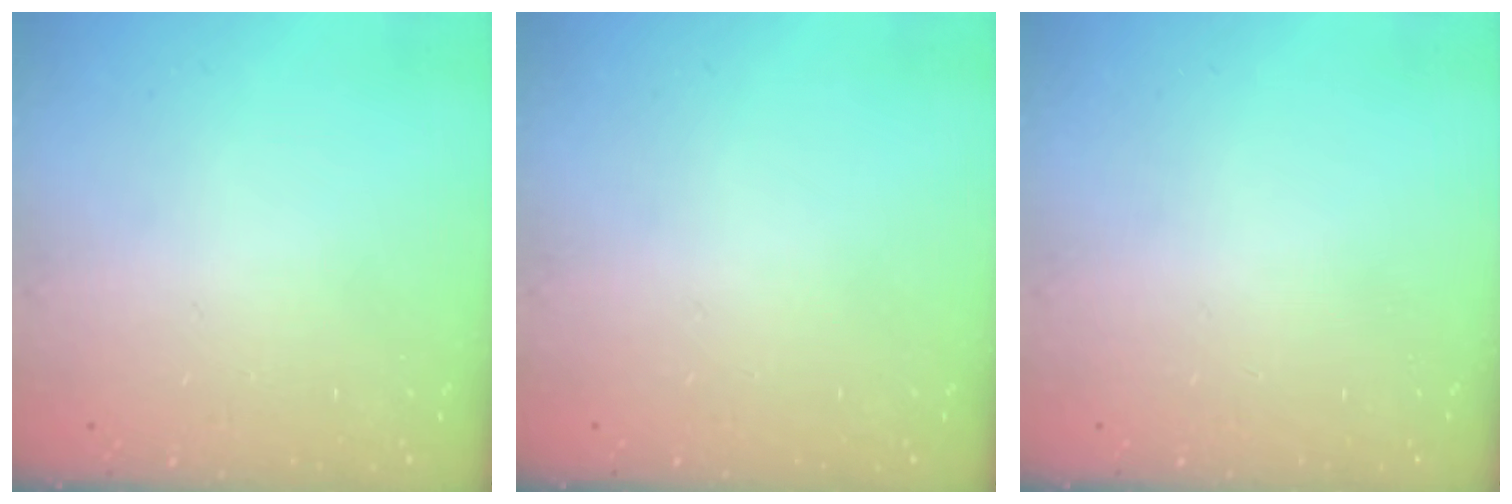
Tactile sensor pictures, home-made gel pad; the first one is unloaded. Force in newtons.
{"total": 0.0}
{"total": 0.0}